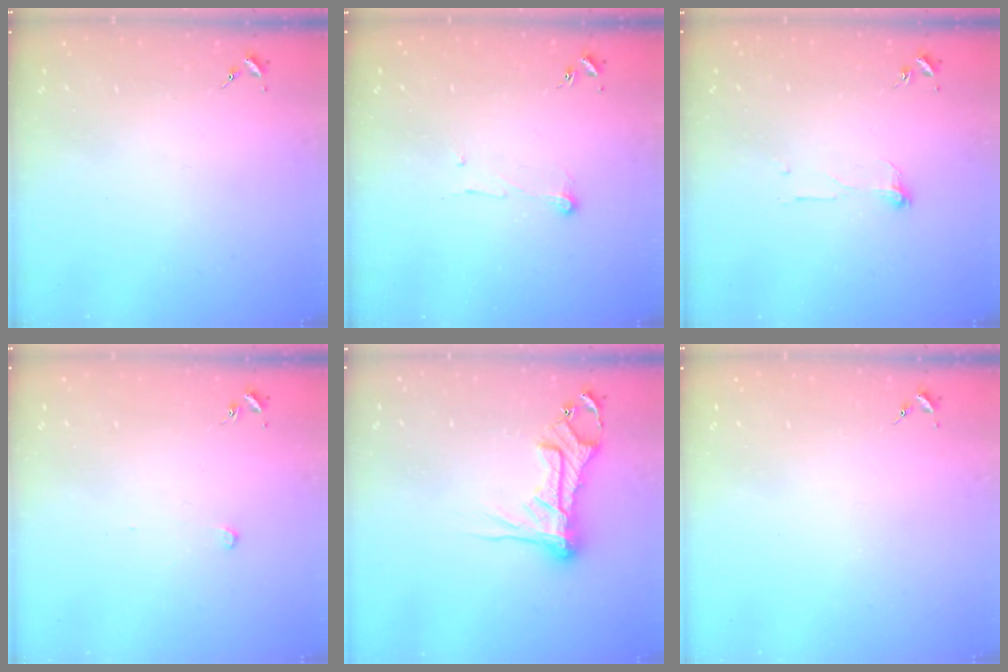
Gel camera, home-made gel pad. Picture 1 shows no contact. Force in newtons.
{"total": 6.0, "press": 5.9, "slide": 0.7}
{"total": 5.5, "press": 5.5, "slide": 0.6}
{"total": 2.6, "press": 2.6, "slide": 0.2}
{"total": 14.3, "press": 14.2, "slide": 1.6}
{"total": 0.0}